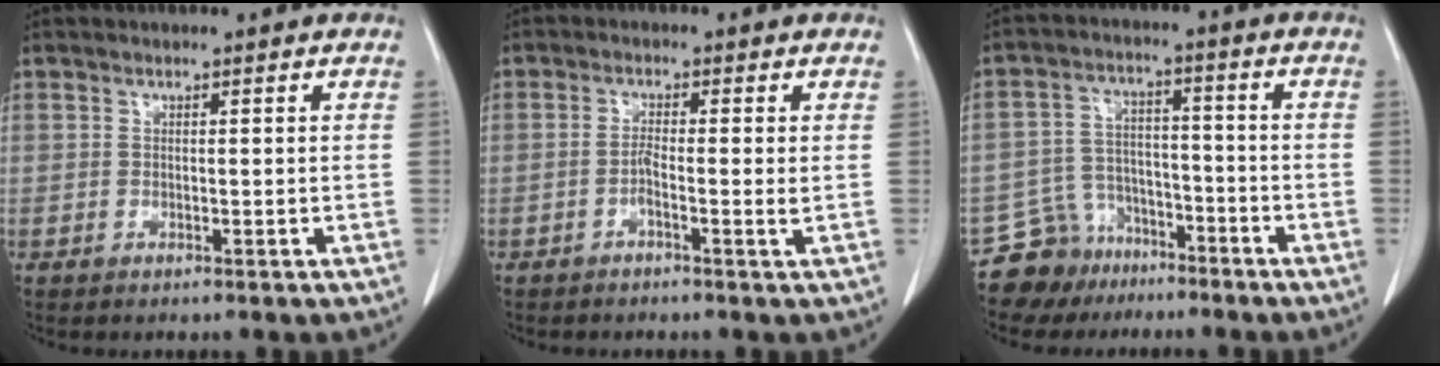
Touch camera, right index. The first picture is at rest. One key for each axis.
{"total": 2.3, "fx": -0.7, "fy": -0.1, "fz": 2.2, "tx": -0.040, "ty": 0.002, "tz": -0.016}
{"total": 7.9, "fx": -5.9, "fy": 5.2, "fz": -0.3, "tx": 0.004, "ty": 0.034, "tz": -0.101}